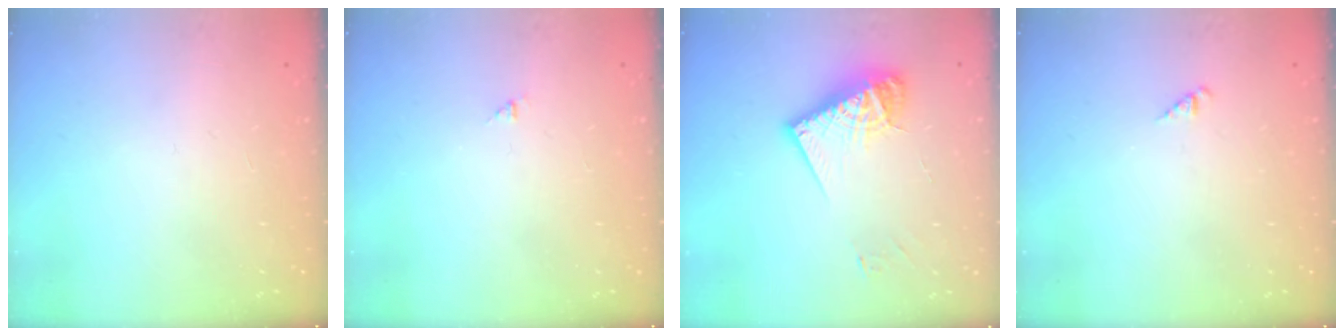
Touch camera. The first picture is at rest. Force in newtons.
{"total": 1.0, "press": 1.0, "slide": 0.2}
{"total": 12.2, "press": 12.1, "slide": 1.2}
{"total": 0.9, "press": 0.9, "slide": 0.2}